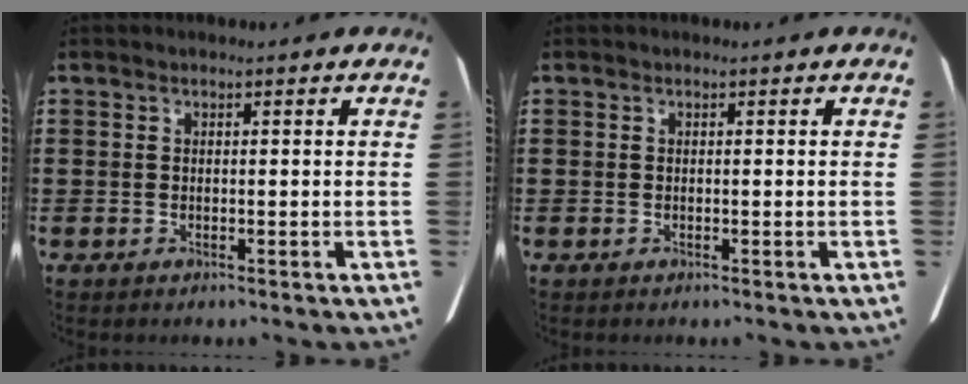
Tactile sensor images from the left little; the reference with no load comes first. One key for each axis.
{"total": 0.0}